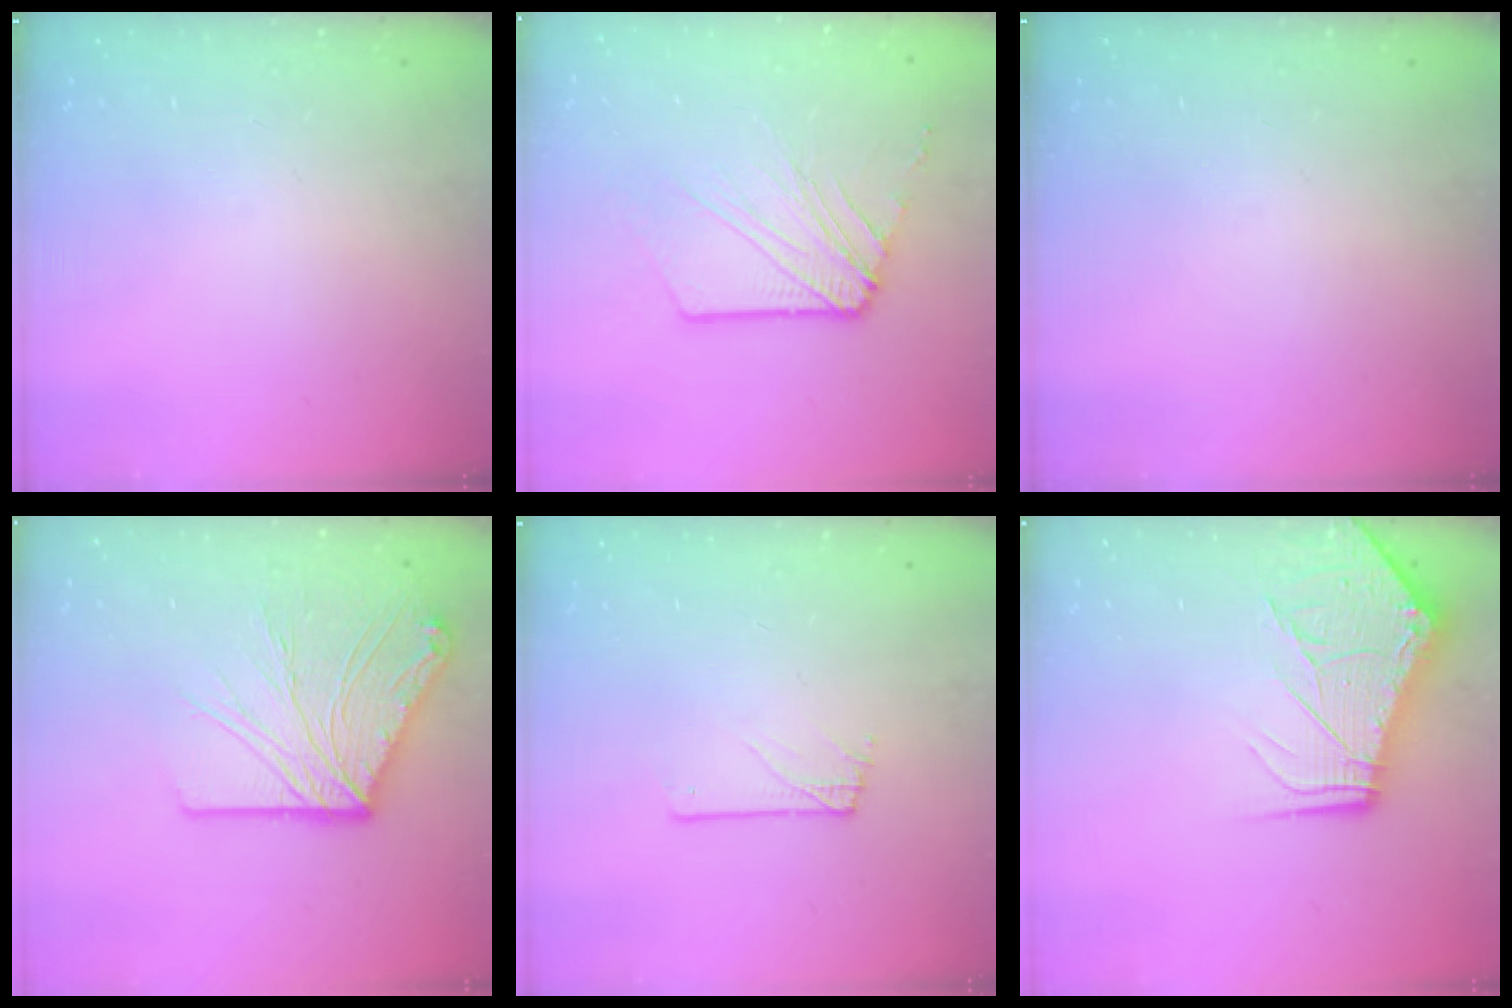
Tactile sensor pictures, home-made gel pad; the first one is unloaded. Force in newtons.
{"total": 9.1, "press": 9.0, "slide": 1.2}
{"total": 0.0}
{"total": 16.9, "press": 16.7, "slide": 2.1}
{"total": 0.7, "press": 0.7, "slide": 0.1}
{"total": 13.0, "press": 13.0, "slide": 1.5}